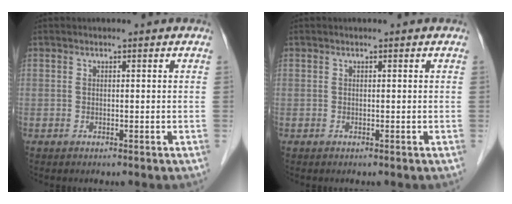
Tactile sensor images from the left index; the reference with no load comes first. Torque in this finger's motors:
{"motor_torque": [0.00, 0.00, 0.01, 0.00]}